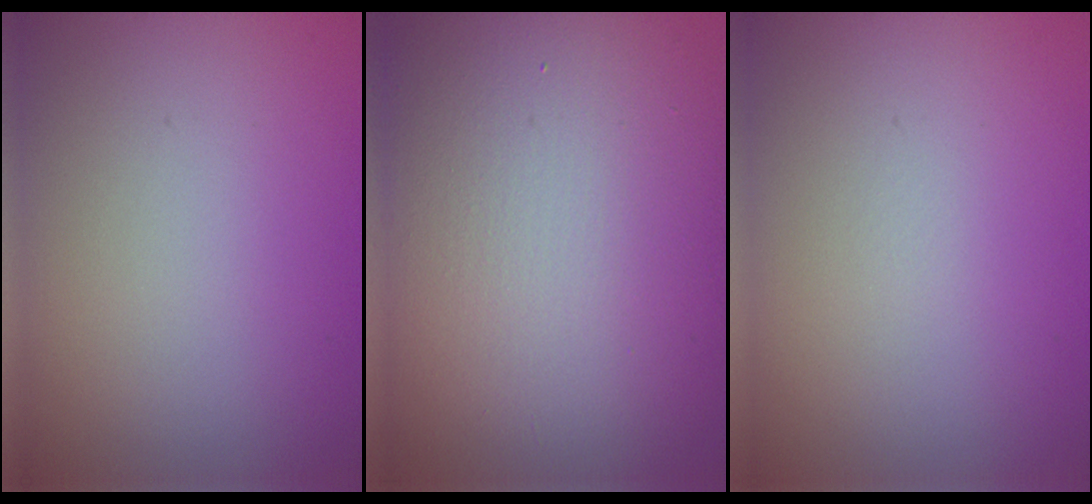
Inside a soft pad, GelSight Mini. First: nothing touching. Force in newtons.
{"total": 15.6, "press": 15.6, "slide": 1.0}
{"total": 0.0}